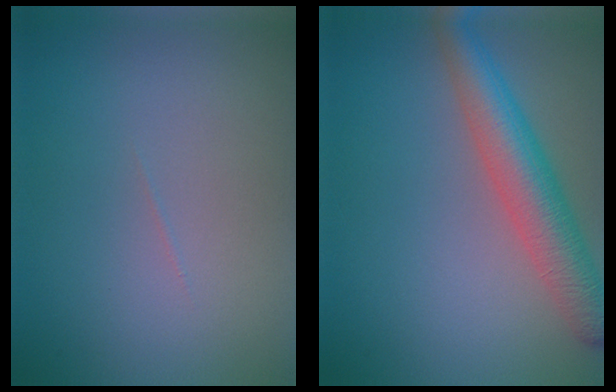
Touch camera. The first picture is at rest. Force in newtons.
{"total": 5.6, "press": 5.6, "slide": 0.1}